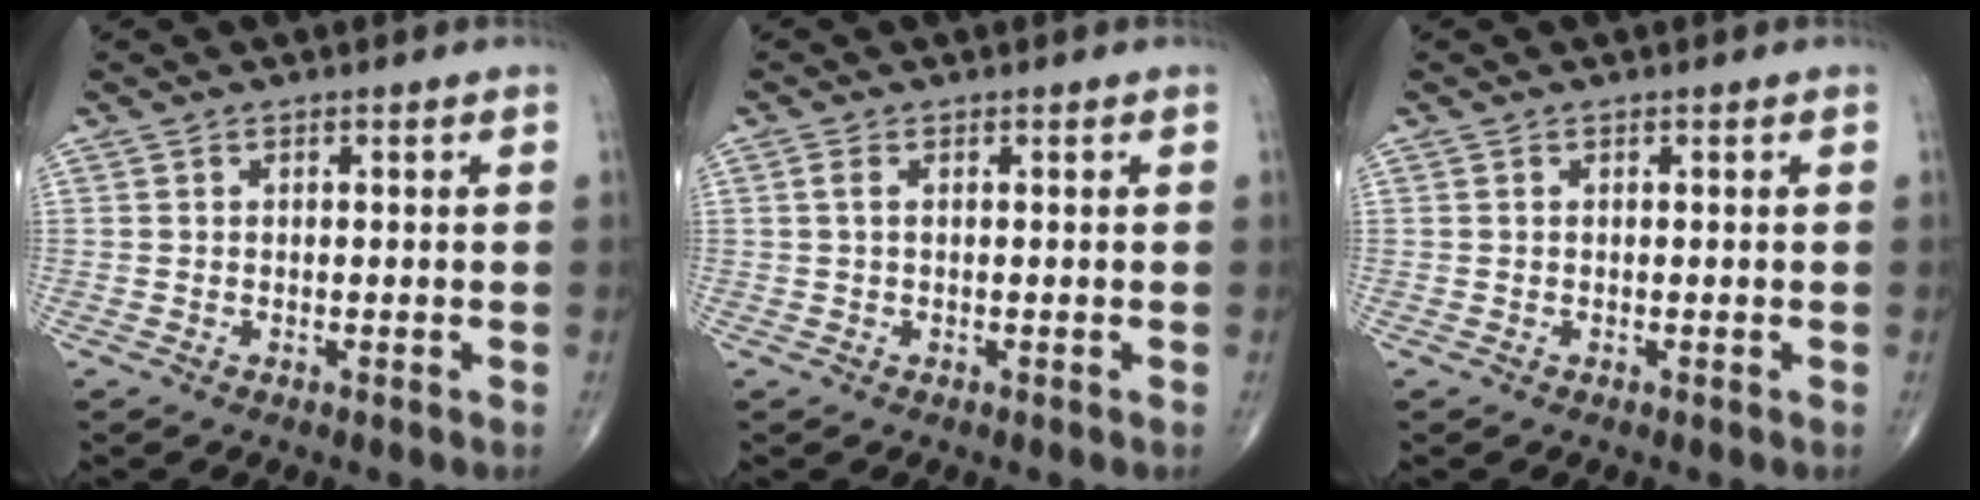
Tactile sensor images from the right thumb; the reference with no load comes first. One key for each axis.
{"total": 1.3, "fx": 0.3, "fy": 0.6, "fz": 1.2, "tx": -0.032, "ty": 0.006, "tz": 0.006}
{"total": 0.0}